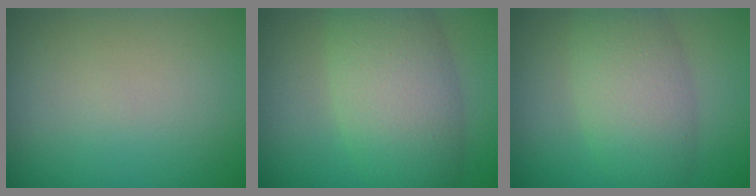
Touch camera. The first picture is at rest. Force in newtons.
{"total": 7.6, "press": 7.6, "slide": 0.5}
{"total": 5.6, "press": 5.6, "slide": 0.2}